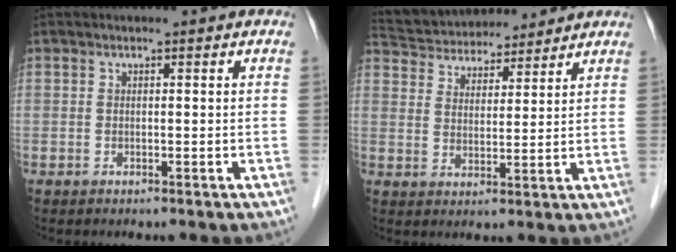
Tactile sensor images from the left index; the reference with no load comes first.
{"total": 14.1, "force": [12.9, 4.0, 3.8], "torque": [-0.074, 0.032, 0.214]}